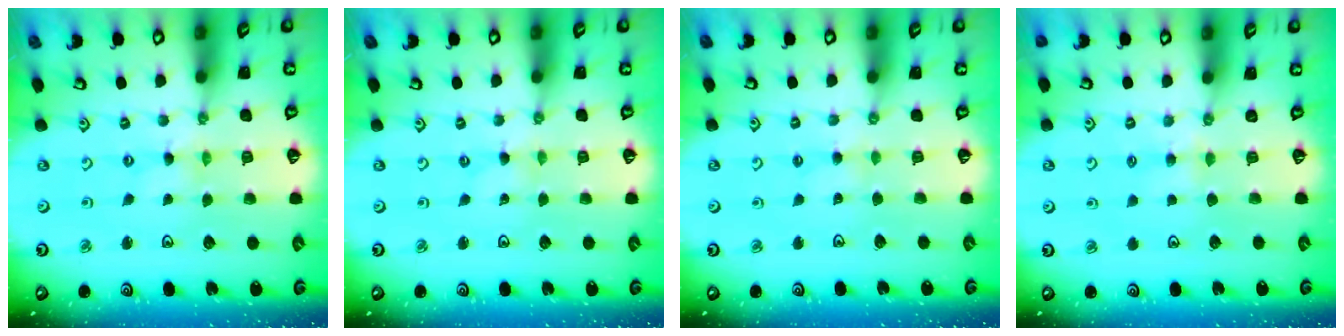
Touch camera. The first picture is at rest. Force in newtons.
{"total": 0.0}
{"total": 2.5, "press": 2.5, "slide": 0.2}
{"total": 4.1, "press": 4.1, "slide": 0.4}